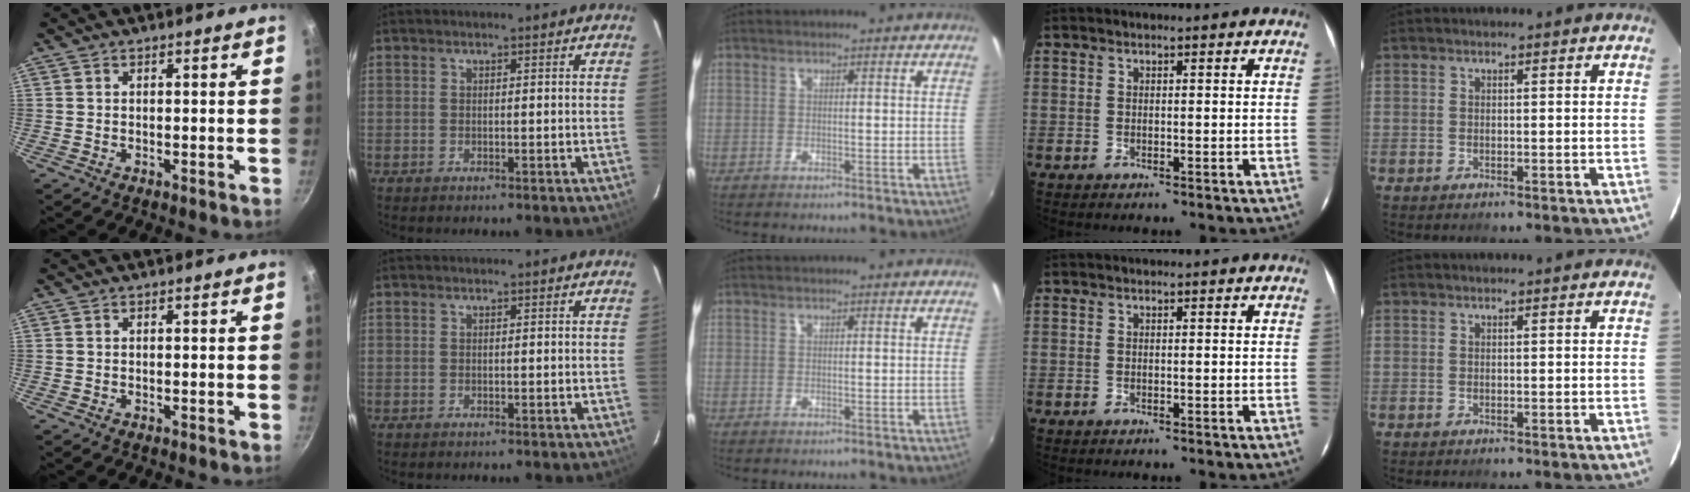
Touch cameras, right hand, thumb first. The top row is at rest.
{}